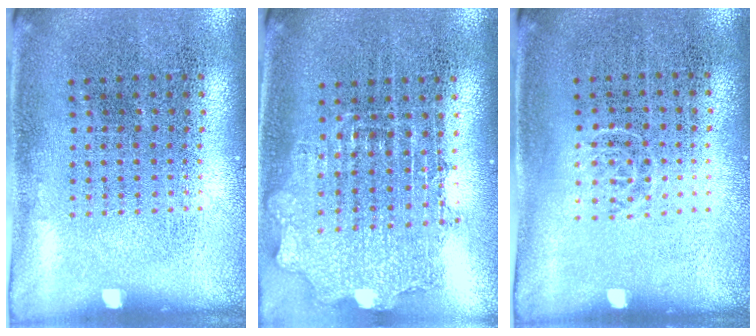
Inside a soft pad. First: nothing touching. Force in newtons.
{"total": 1.7, "press": 1.4, "slide": 1.0}
{"total": 0.6, "press": 0.4, "slide": 0.5}